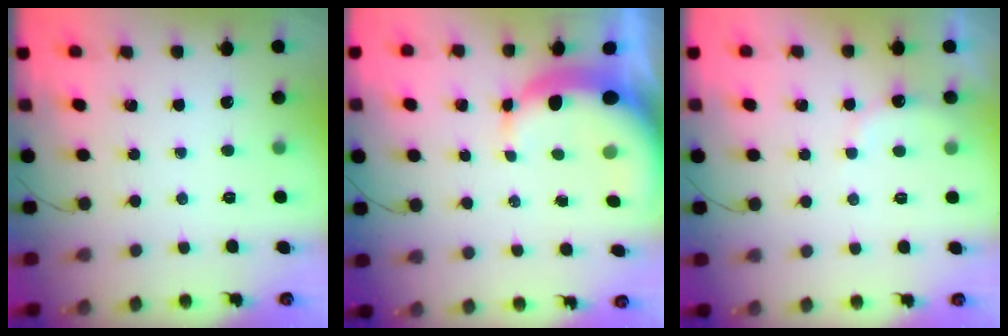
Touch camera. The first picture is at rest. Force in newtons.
{"total": 8.4, "press": 8.3, "slide": 1.5}
{"total": 7.1, "press": 7.1, "slide": 0.9}